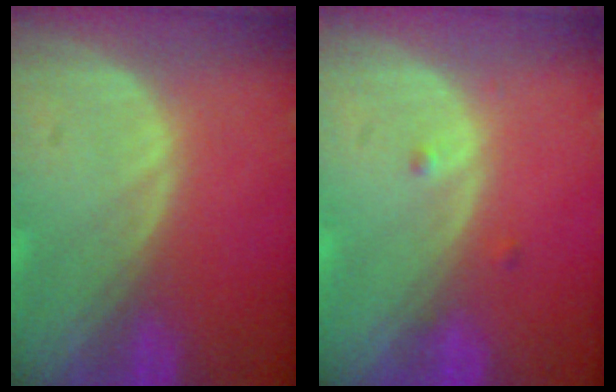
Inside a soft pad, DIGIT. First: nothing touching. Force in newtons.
{"total": 0.8, "press": 0.8, "slide": 0.2}